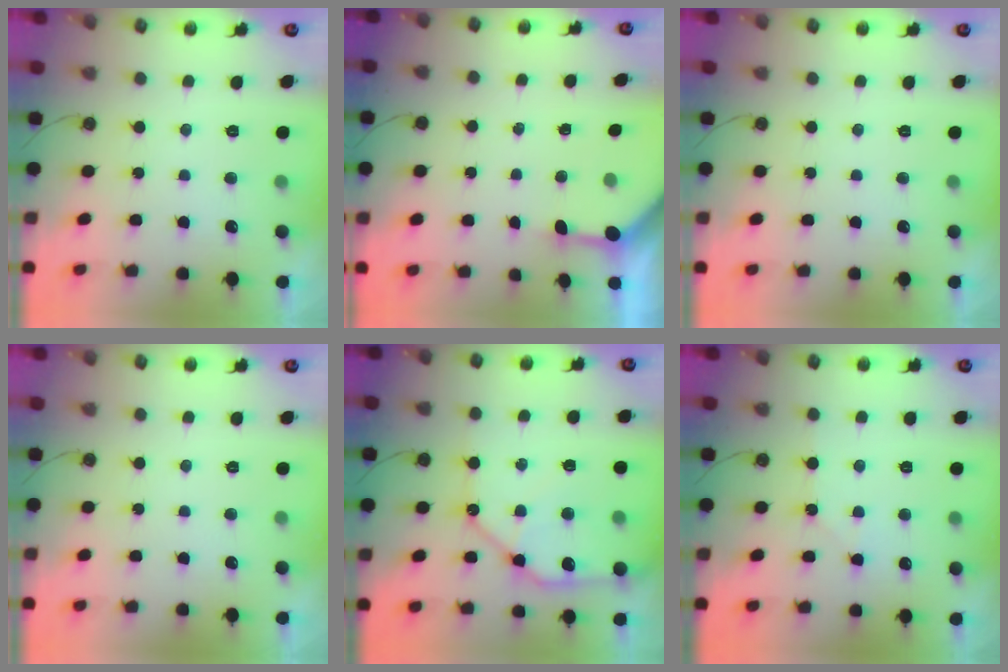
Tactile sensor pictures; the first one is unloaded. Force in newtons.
{"total": 3.3, "press": 3.3, "slide": 0.3}
{"total": 0.0}
{"total": 0.0}
{"total": 14.3, "press": 14.2, "slide": 2.0}
{"total": 4.2, "press": 4.1, "slide": 0.6}